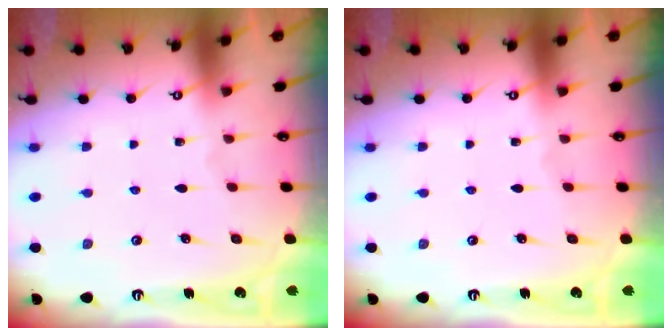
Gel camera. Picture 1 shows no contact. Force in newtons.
{"total": 0.0}